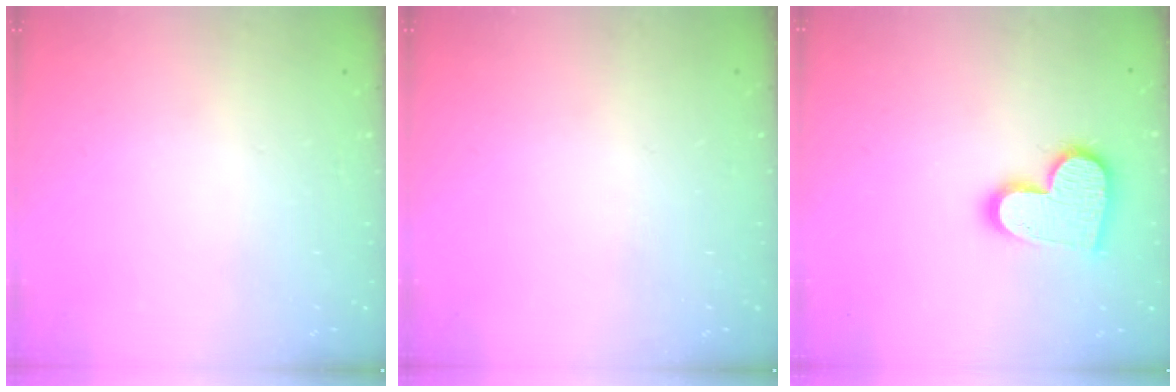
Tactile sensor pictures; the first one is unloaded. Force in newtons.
{"total": 0.0}
{"total": 13.6, "press": 13.5, "slide": 0.9}